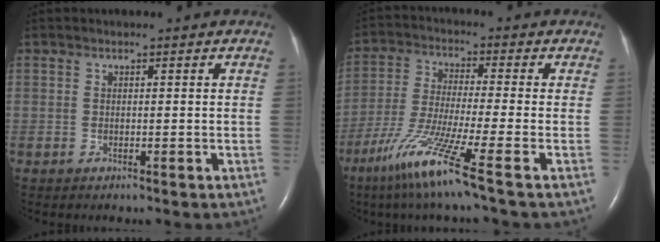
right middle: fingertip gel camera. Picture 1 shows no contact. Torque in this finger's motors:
{"motor_torque": [1.25, -0.89, 0.30, 0.14]}